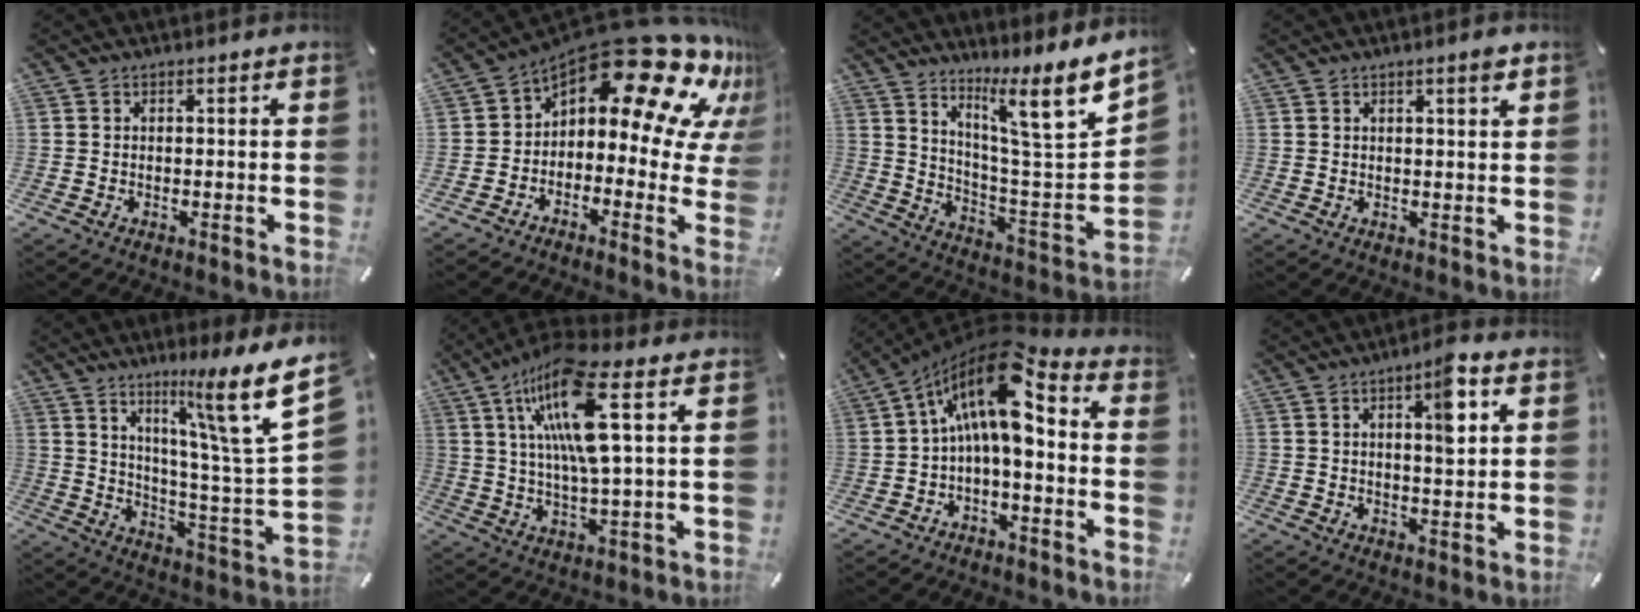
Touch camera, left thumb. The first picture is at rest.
{"total": 18.7, "force": [12.0, 7.6, 12.2], "torque": [-0.173, -0.101, 0.198]}
{"total": 14.4, "force": [10.0, 2.0, 10.3], "torque": [-0.158, -0.096, 0.147]}
{"total": 2.2, "force": [1.4, 0.2, 1.7], "torque": [-0.026, -0.003, 0.022]}
{"total": 19.0, "force": [11.6, 1.6, 14.9], "torque": [-0.224, -0.090, 0.165]}
{"total": 15.9, "force": [5.3, 3.6, 14.6], "torque": [-0.296, -0.006, 0.081]}
{"total": 16.0, "force": [3.5, 7.3, 13.7], "torque": [-0.251, -0.017, 0.052]}
{"total": 7.4, "force": [2.8, 1.9, 6.6], "torque": [-0.092, -0.013, 0.038]}